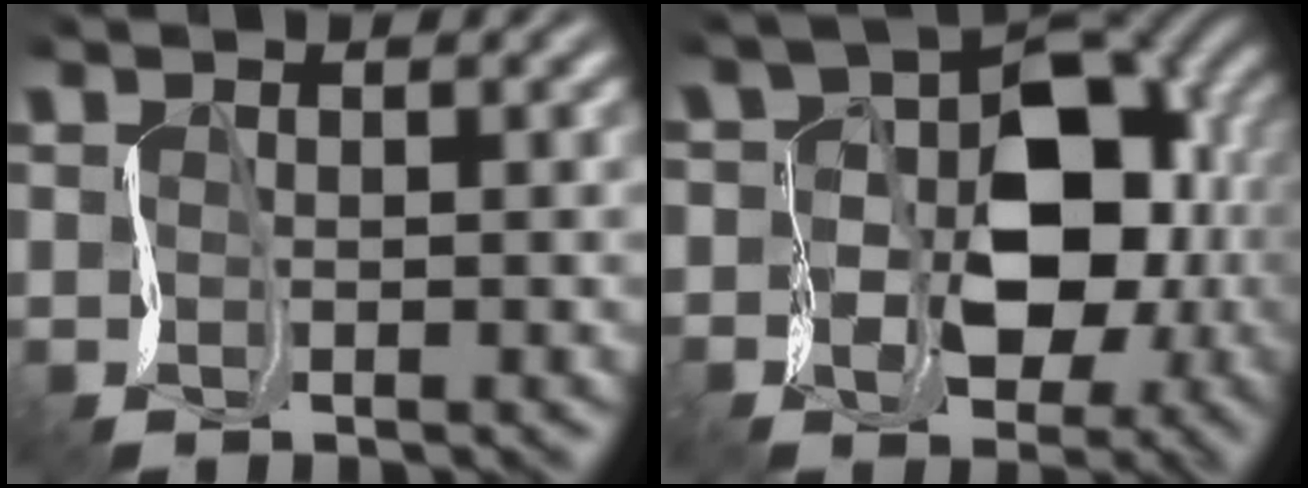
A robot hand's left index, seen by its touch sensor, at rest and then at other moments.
{"total": 8.4, "force": [-0.9, 5.9, 5.9], "torque": [-0.092, -0.003, -0.007]}